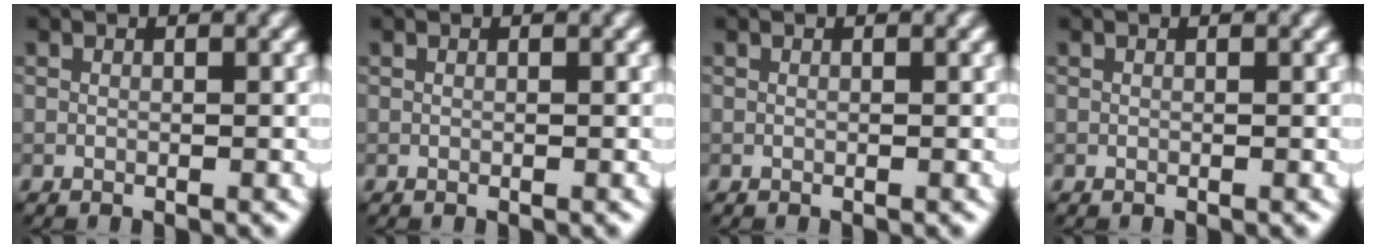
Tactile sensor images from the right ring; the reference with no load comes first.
{"total": 0.0}
{"total": 0.0}
{"total": 0.0}